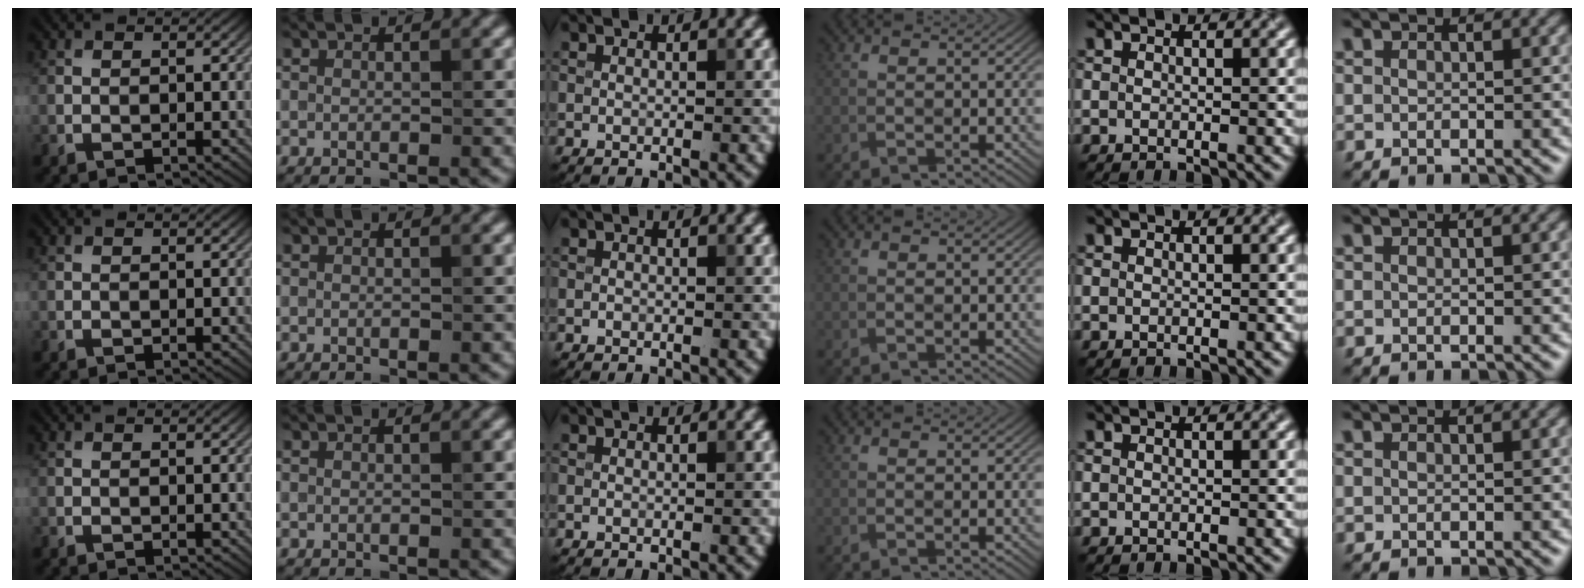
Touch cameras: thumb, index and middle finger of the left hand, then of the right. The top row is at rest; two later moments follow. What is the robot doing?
{"motion": "fold", "object": "plastic wrap"}